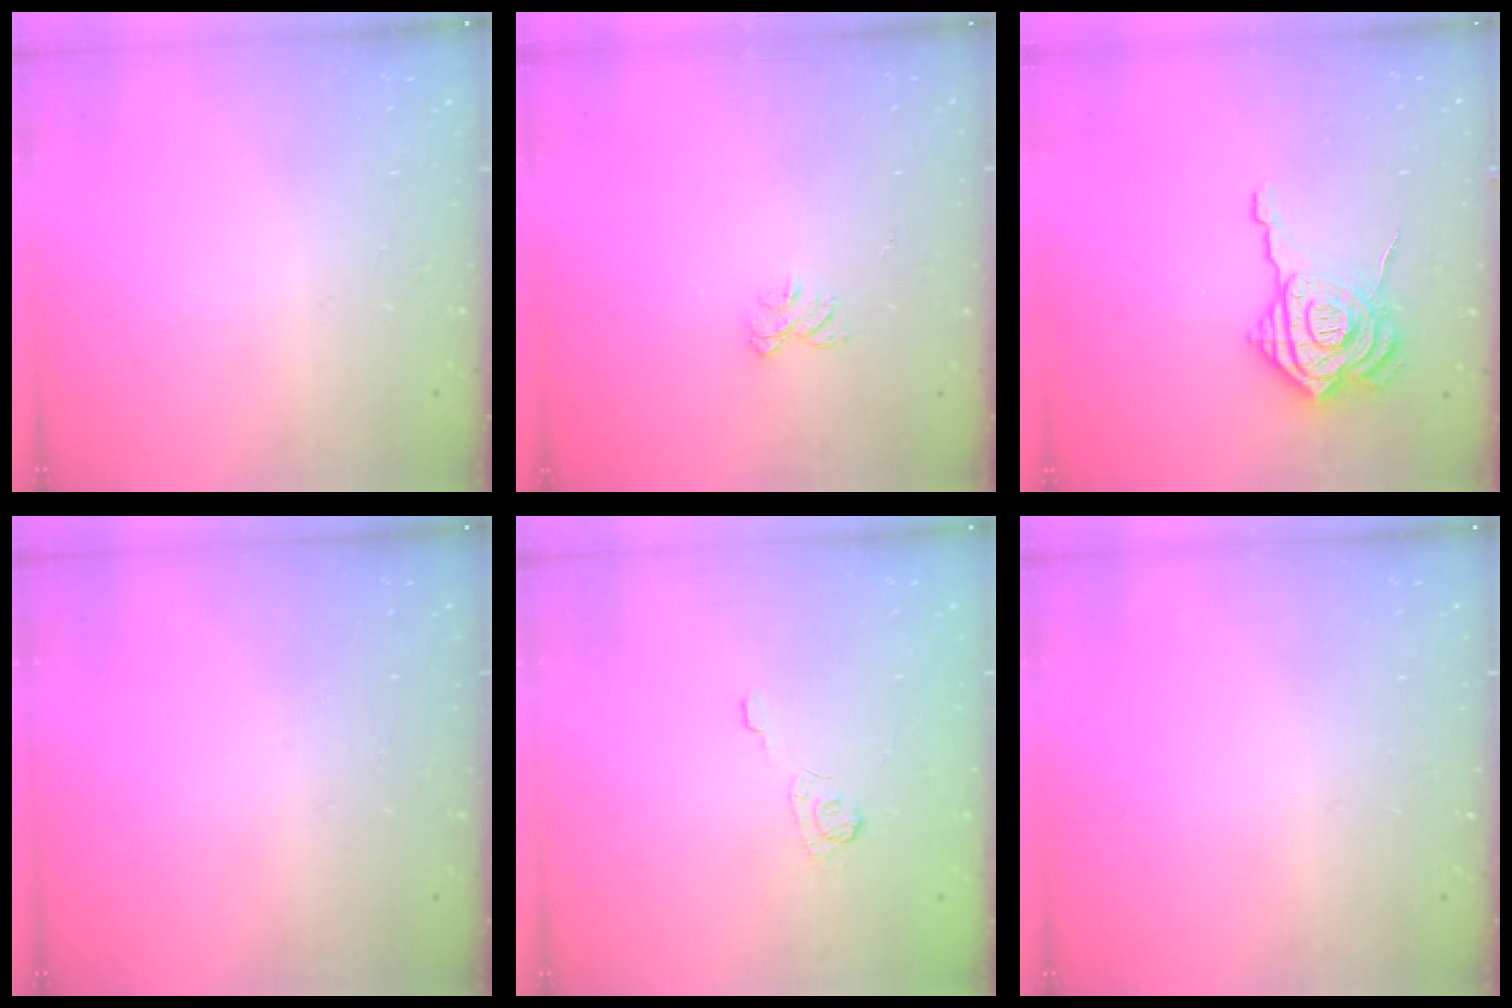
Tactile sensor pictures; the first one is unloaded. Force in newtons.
{"total": 5.4, "press": 5.4, "slide": 0.5}
{"total": 16.2, "press": 16.1, "slide": 1.7}
{"total": 0.0}
{"total": 2.5, "press": 2.1, "slide": 1.4}
{"total": 0.0}